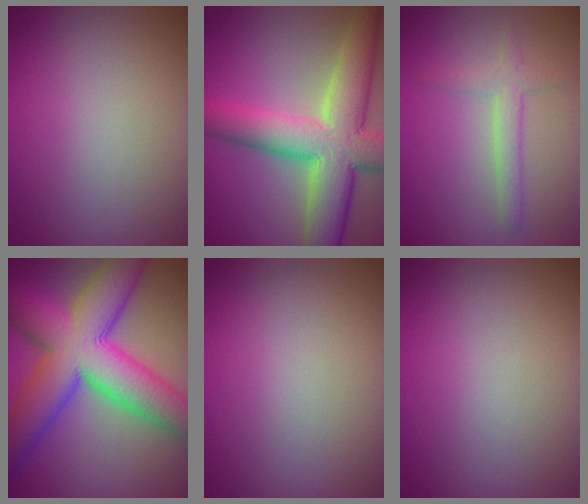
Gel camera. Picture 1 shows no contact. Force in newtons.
{"total": 10.9, "press": 10.9, "slide": 0.9}
{"total": 2.4, "press": 2.4, "slide": 0.0}
{"total": 13.8, "press": 13.8, "slide": 0.3}
{"total": 0.0}
{"total": 0.0}